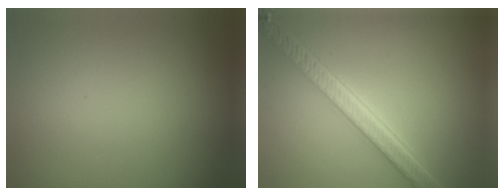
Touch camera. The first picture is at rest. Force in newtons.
{"total": 6.0, "press": 4.6, "slide": 3.8}